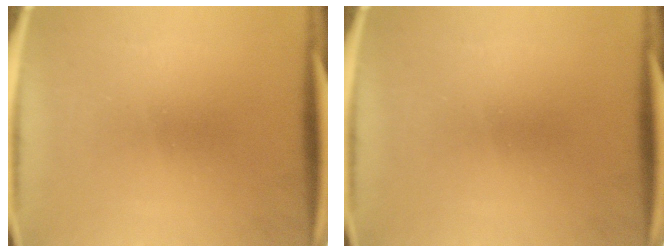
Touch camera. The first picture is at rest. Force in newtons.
{"total": 0.0}